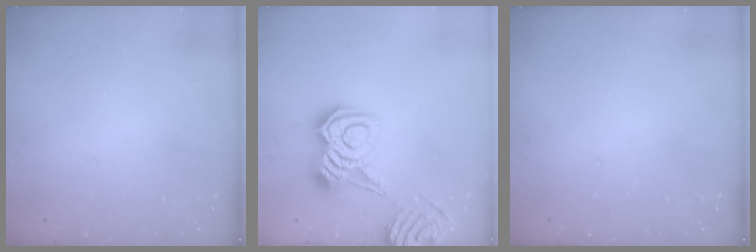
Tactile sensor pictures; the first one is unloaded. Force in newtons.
{"total": 9.6, "press": 9.5, "slide": 1.1}
{"total": 0.0}